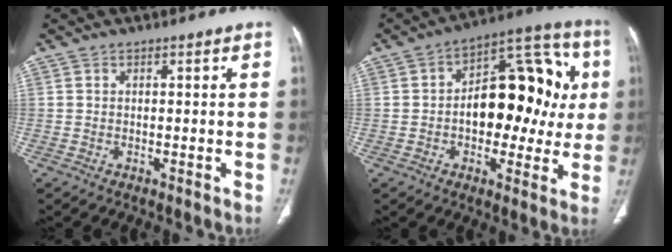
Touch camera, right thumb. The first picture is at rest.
{"total": 20.1, "force": [0.7, 11.8, 16.3], "torque": [-0.174, 0.038, 0.007]}